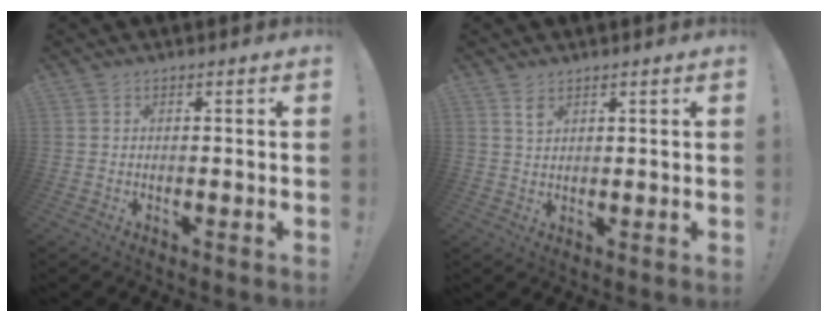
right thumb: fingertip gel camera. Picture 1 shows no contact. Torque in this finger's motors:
{"motor_torque": [-0.06, 0.00, 0.11, -0.09, 0.04]}